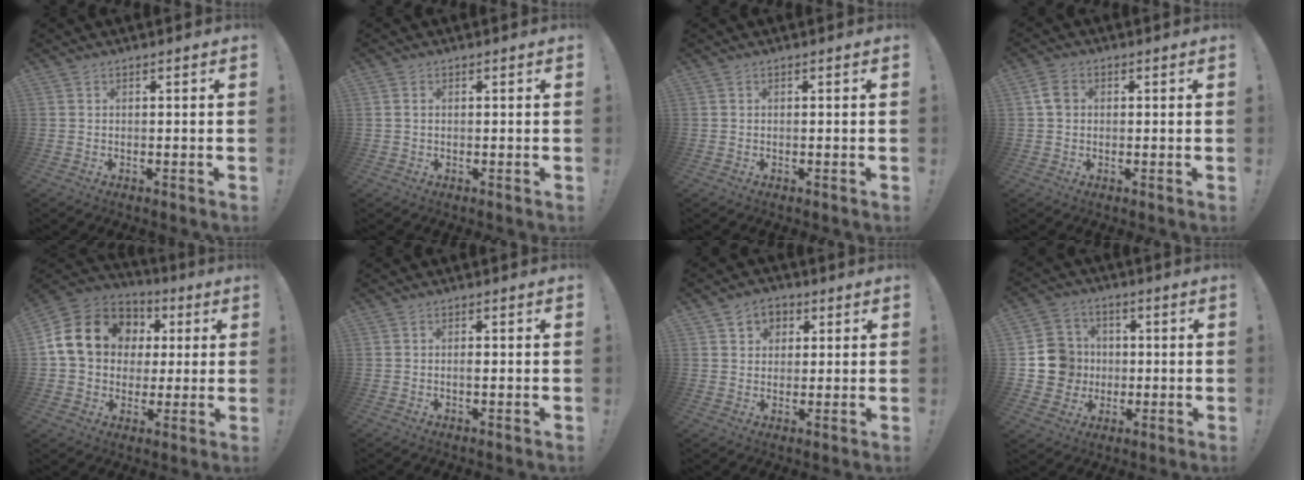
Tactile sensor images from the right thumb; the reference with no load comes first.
{"total": 1.0, "force": [0.2, 0.8, 0.6], "torque": [-0.015, 0.005, 0.004]}
{"total": 0.0}
{"total": 4.5, "force": [0.9, 3.4, 2.7], "torque": [-0.036, 0.004, 0.017]}
{"total": 19.6, "force": [4.5, 15.7, 10.8], "torque": [-0.177, 0.000, 0.102]}
{"total": 0.8, "force": [-0.3, 0.2, 0.8], "torque": [-0.006, -0.003, -0.007]}
{"total": 5.7, "force": [1.8, 5.1, 1.6], "torque": [-0.017, -0.007, 0.033]}
{"total": 12.0, "force": [-0.4, 11.6, 3.3], "torque": [-0.040, 0.013, 0.003]}